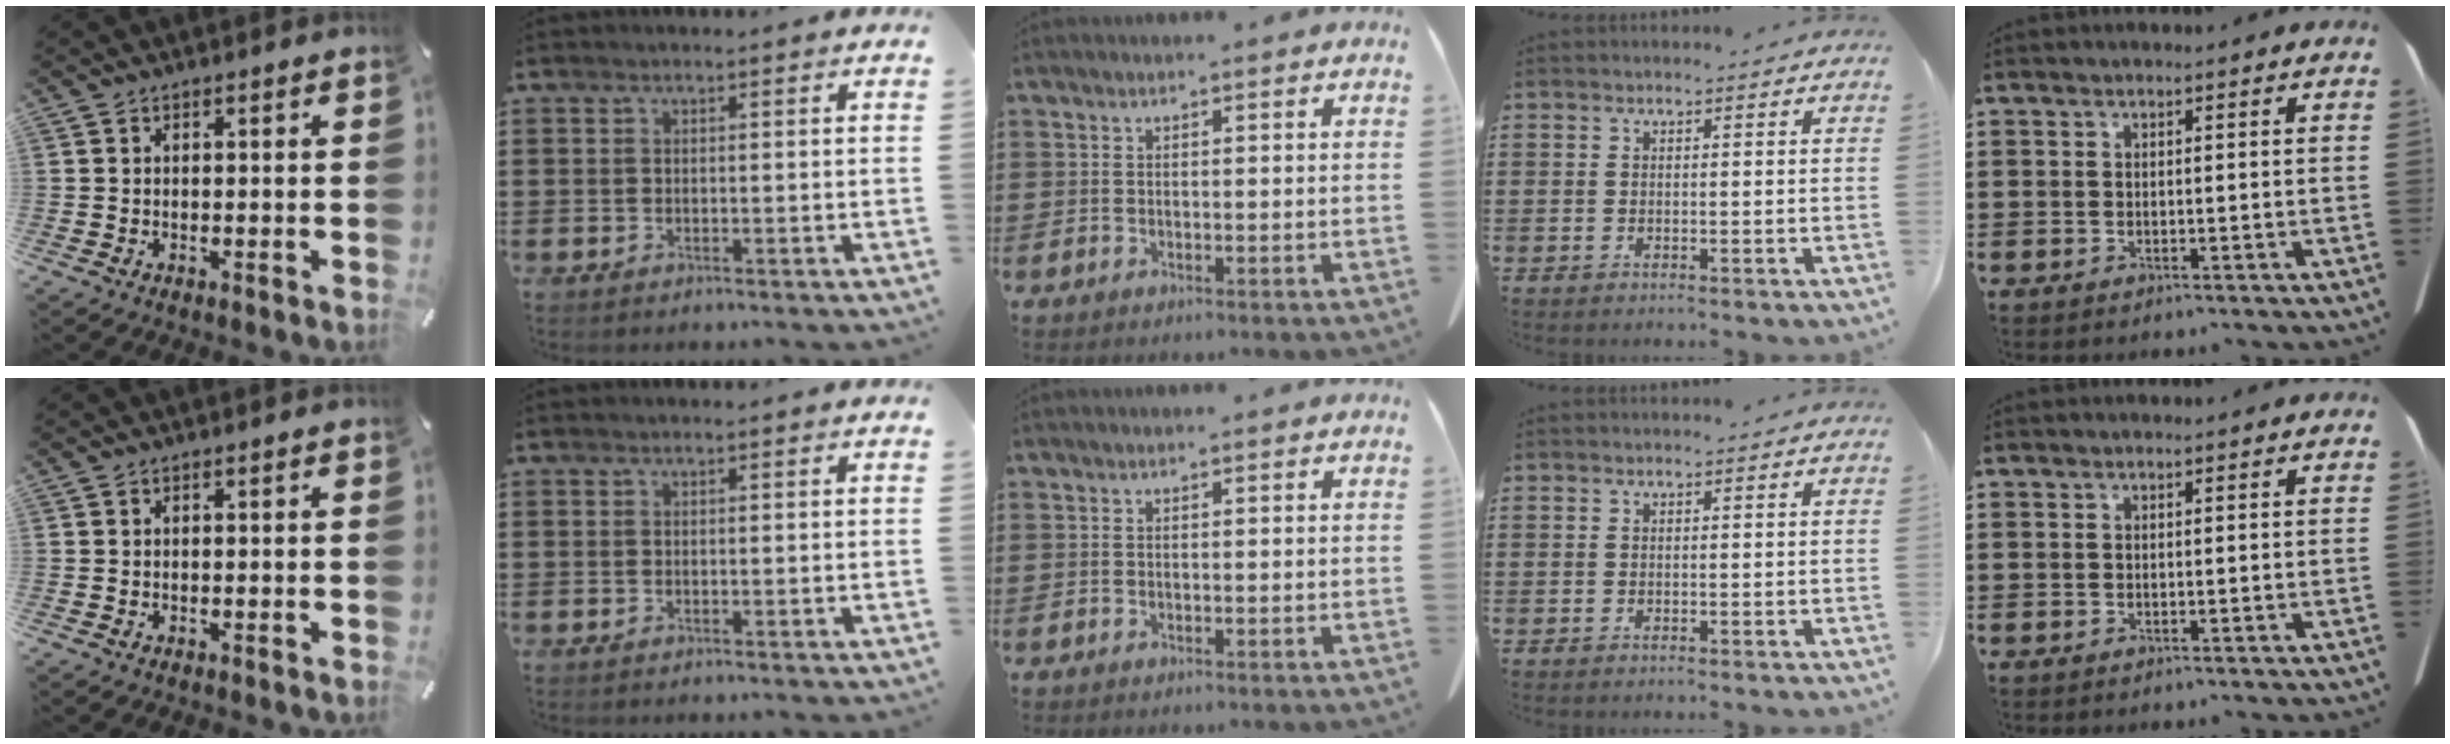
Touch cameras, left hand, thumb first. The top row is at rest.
{}